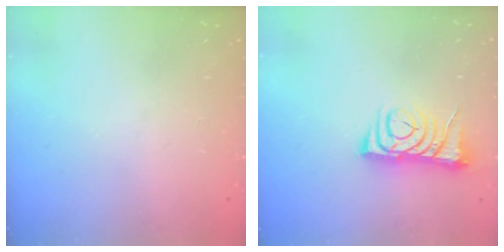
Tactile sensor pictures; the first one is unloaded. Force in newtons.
{"total": 7.1, "press": 7.1, "slide": 1.0}